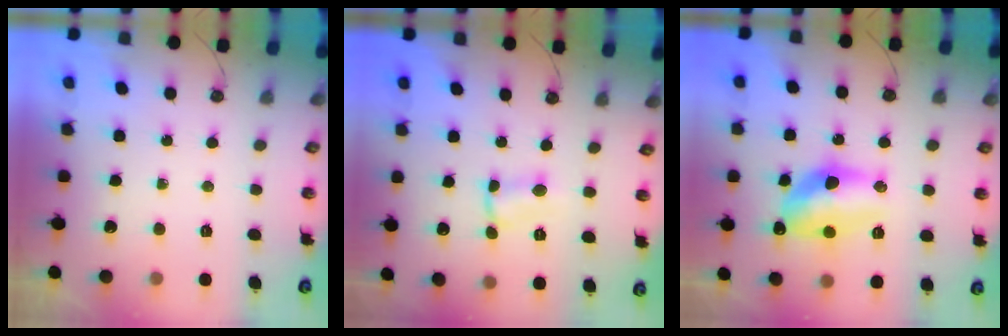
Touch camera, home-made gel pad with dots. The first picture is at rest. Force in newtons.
{"total": 1.3, "press": 1.3, "slide": 0.5}
{"total": 12.8, "press": 12.8, "slide": 1.2}